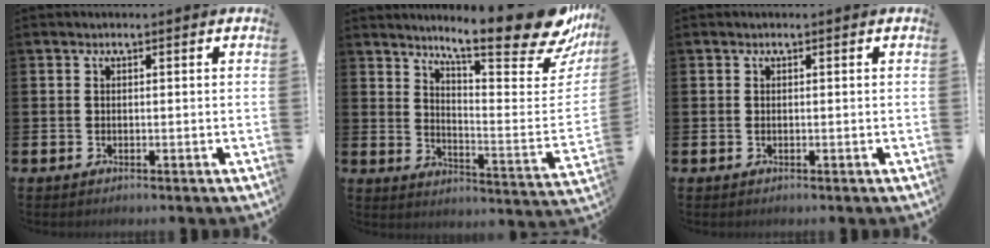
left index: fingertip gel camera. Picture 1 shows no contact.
{"total": 14.0, "force": [11.3, 2.6, 7.8], "torque": [-0.121, -0.089, 0.184]}
{"total": 0.0}